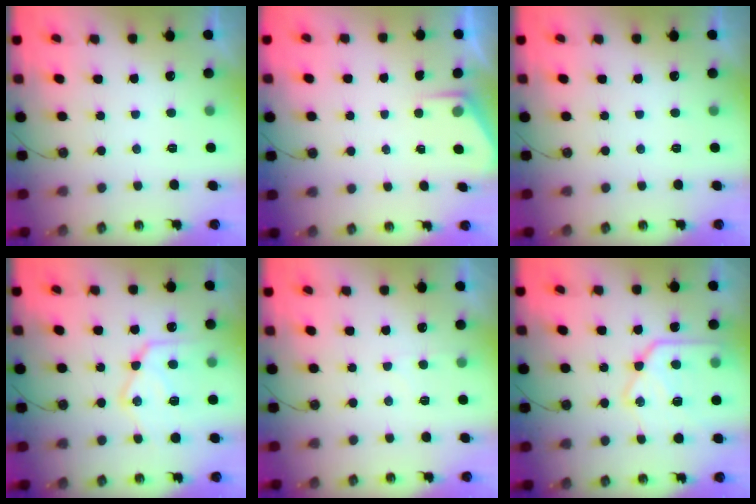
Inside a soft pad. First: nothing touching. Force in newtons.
{"total": 1.5, "press": 1.4, "slide": 0.2}
{"total": 0.0}
{"total": 16.9, "press": 16.9, "slide": 1.2}
{"total": 3.9, "press": 3.9, "slide": 0.5}
{"total": 17.6, "press": 17.6, "slide": 1.6}